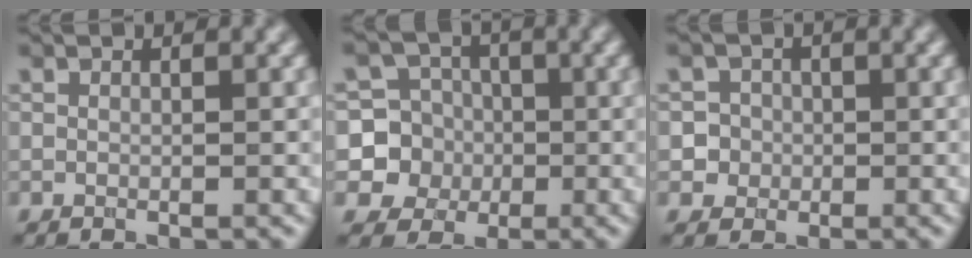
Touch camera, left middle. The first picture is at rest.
{"total": 6.2, "force": [-1.2, 6.0, 1.1], "torque": [-0.006, 0.017, -0.042]}
{"total": 2.9, "force": [-0.4, 2.8, 0.4], "torque": [0.021, 0.014, -0.014]}